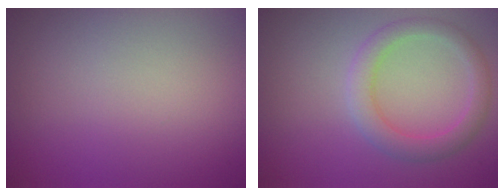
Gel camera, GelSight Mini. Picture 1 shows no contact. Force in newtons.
{"total": 3.0, "press": 3.0, "slide": 0.2}